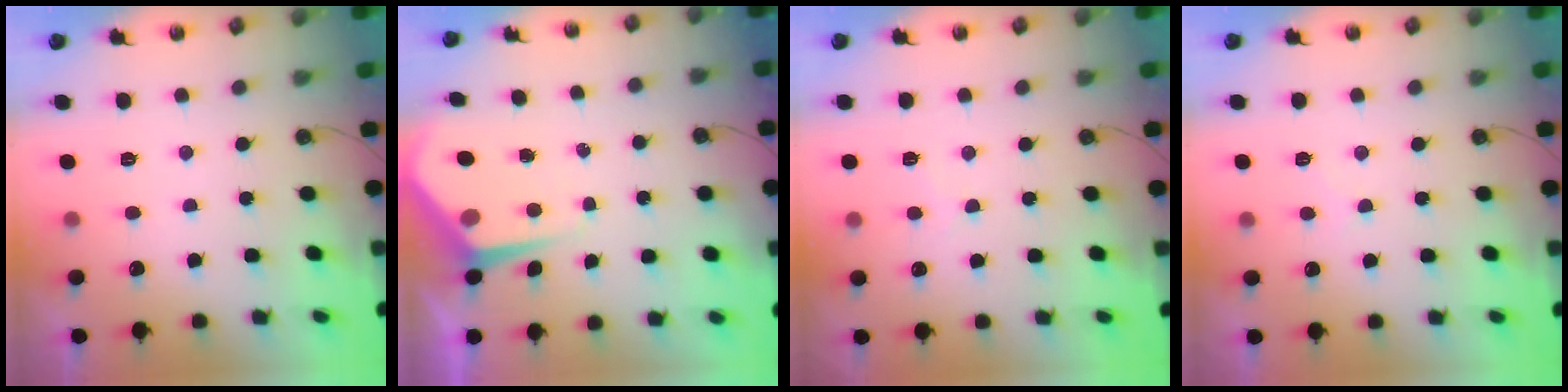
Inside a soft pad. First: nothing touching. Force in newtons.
{"total": 6.8, "press": 6.8, "slide": 0.5}
{"total": 3.2, "press": 3.1, "slide": 0.5}
{"total": 5.5, "press": 5.4, "slide": 0.7}